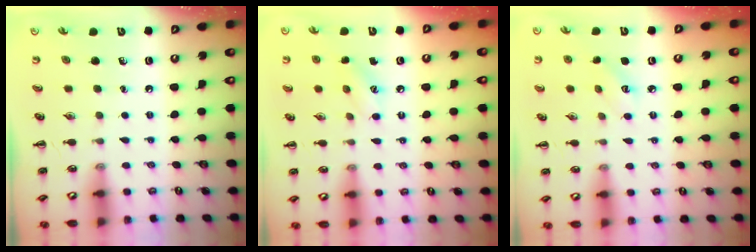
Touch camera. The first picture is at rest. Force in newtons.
{"total": 7.7, "press": 7.5, "slide": 2.0}
{"total": 3.5, "press": 3.4, "slide": 0.7}